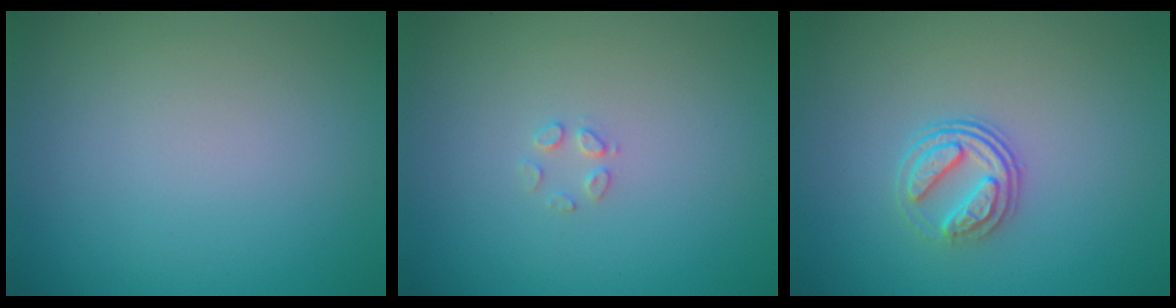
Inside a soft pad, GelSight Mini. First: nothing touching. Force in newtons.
{"total": 1.0, "press": 1.0, "slide": 0.1}
{"total": 2.5, "press": 1.9, "slide": 1.6}